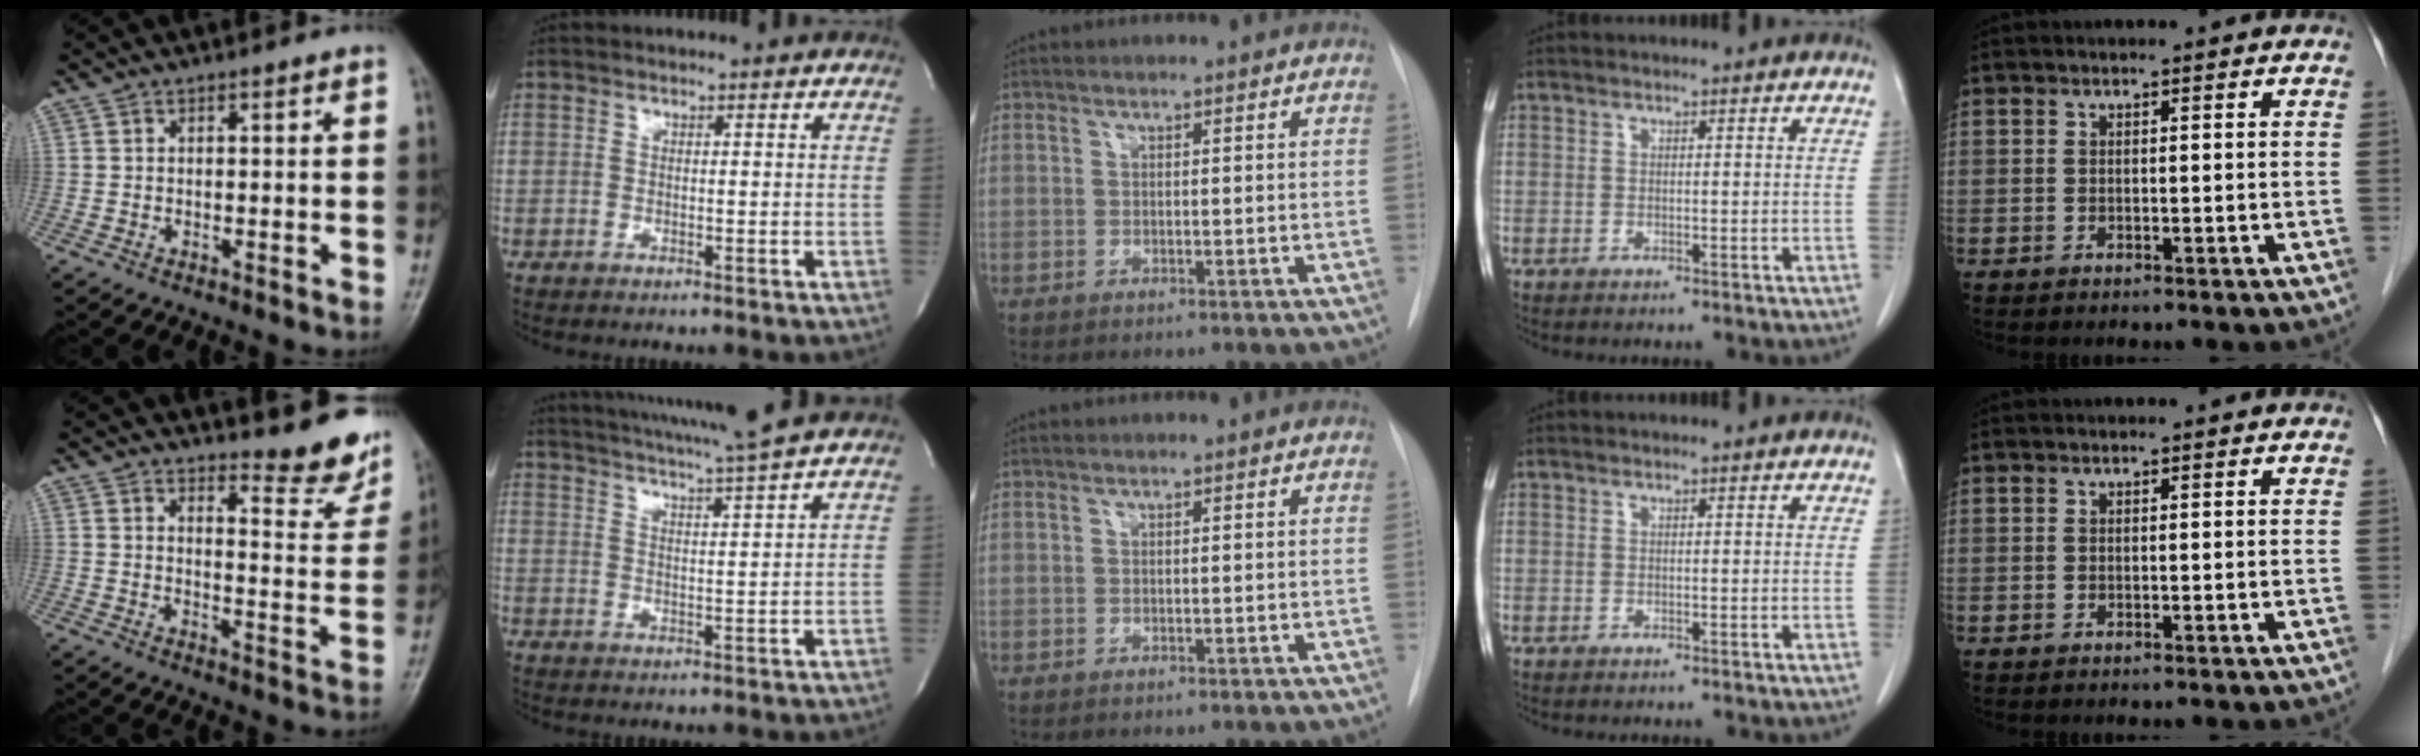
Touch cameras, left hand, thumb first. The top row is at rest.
{"thumb": {"total": 10.4, "force": [9.7, 2.1, 3.0], "torque": [-0.012, -0.106, 0.109]}, "index": {"total": 9.8, "force": [8.6, -2.0, 4.3], "torque": [-0.078, -0.009, 0.127]}}